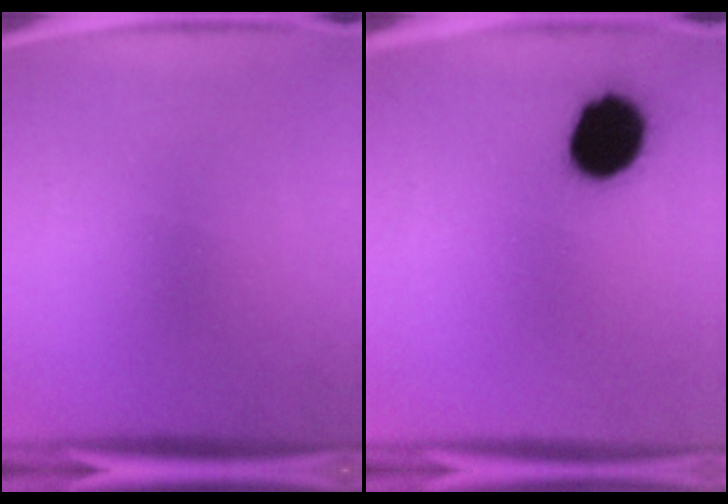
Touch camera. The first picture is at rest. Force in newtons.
{"total": 13.2}